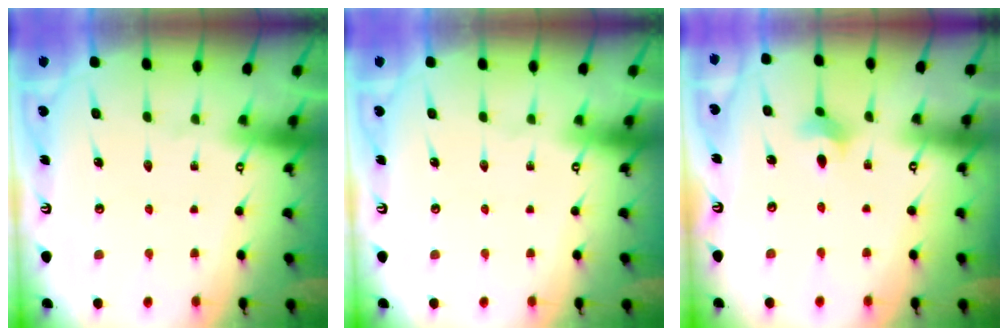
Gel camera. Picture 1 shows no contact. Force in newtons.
{"total": 0.0}
{"total": 2.8, "press": 2.7, "slide": 0.7}